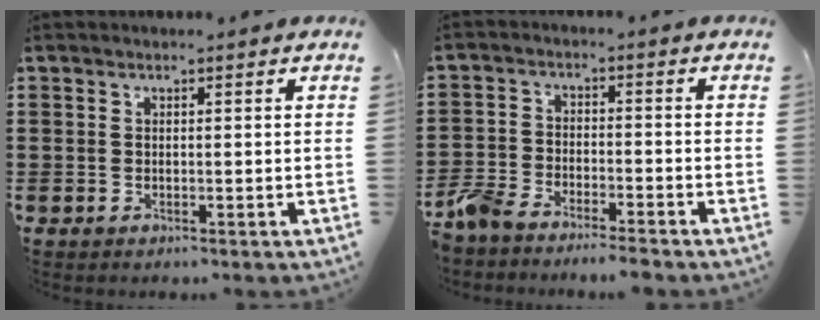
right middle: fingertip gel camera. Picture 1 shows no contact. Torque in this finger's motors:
{"motor_torque": [0.50, 0.17, 0.10, 0.04]}